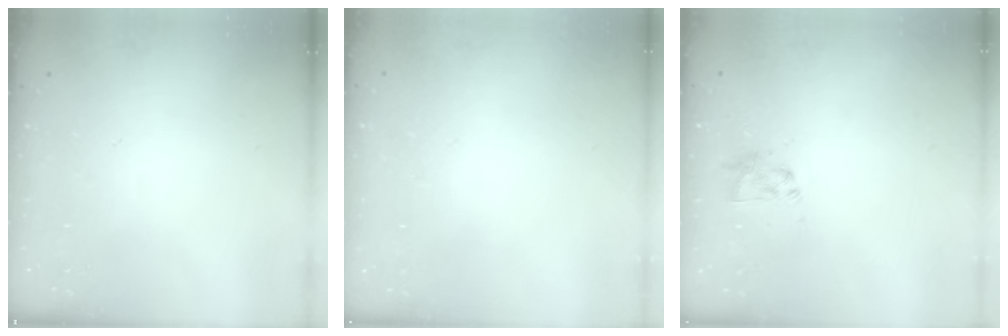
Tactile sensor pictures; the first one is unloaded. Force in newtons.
{"total": 1.8, "press": 1.8, "slide": 0.2}
{"total": 3.0, "press": 2.8, "slide": 1.1}